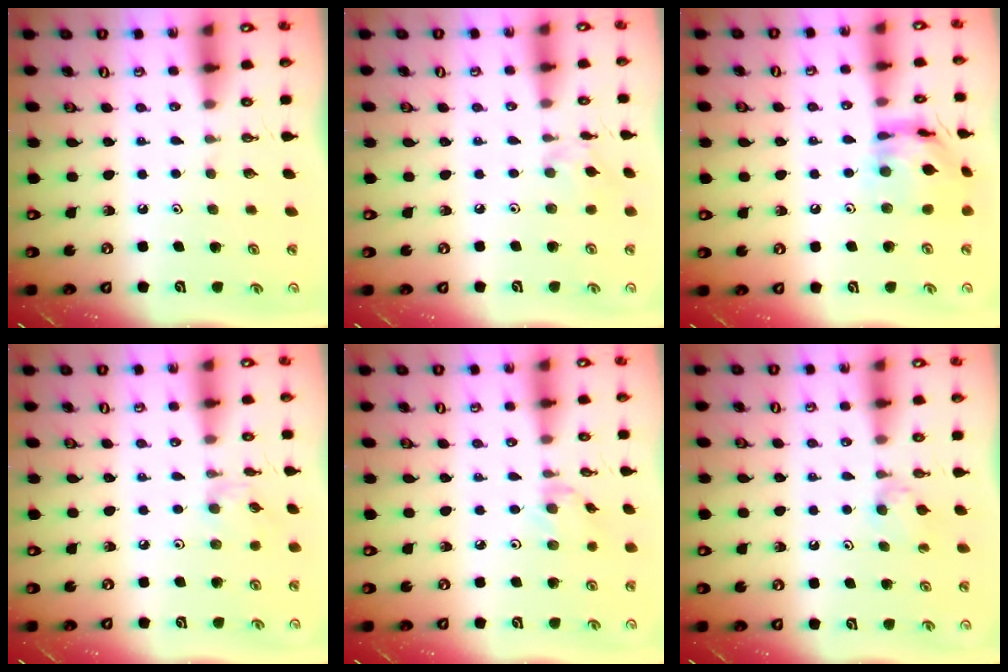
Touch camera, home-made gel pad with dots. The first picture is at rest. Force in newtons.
{"total": 7.0, "press": 7.0, "slide": 1.0}
{"total": 14.6, "press": 14.5, "slide": 1.2}
{"total": 1.5, "press": 1.4, "slide": 0.4}
{"total": 2.4, "press": 2.4, "slide": 0.3}
{"total": 5.0, "press": 4.9, "slide": 0.8}